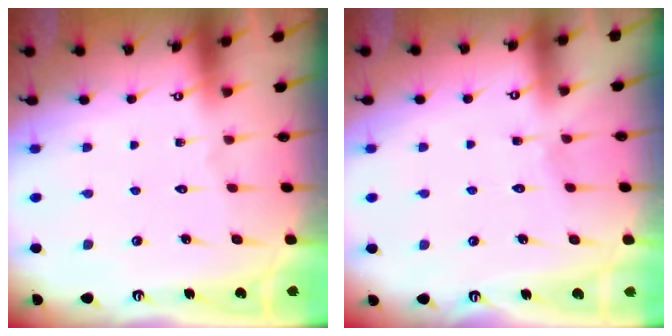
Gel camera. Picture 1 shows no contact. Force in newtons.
{"total": 2.9, "press": 2.9, "slide": 0.4}